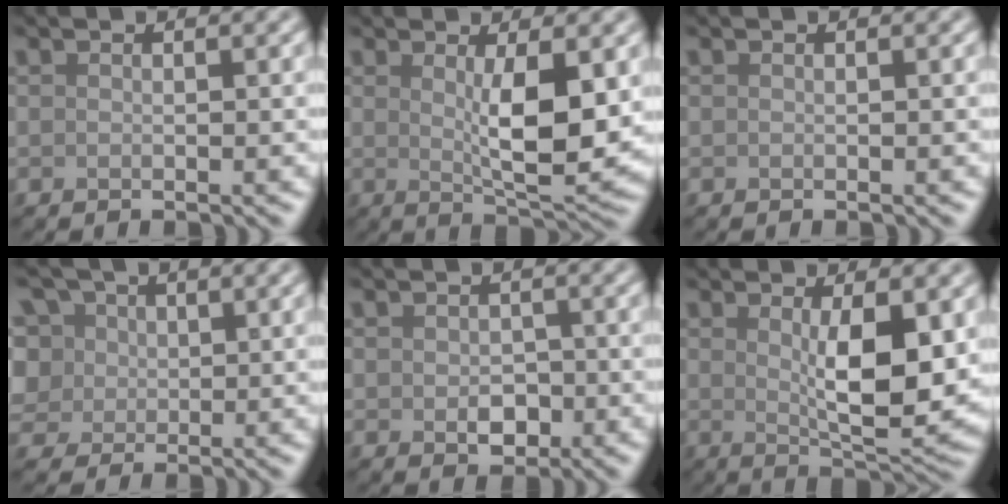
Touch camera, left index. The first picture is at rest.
{"total": 5.6, "force": [0.8, 1.3, 5.4], "torque": [-0.088, -0.013, 0.019]}
{"total": 0.0}
{"total": 11.5, "force": [4.6, 8.7, 5.9], "torque": [-0.124, 0.043, 0.053]}
{"total": 2.2, "force": [-0.3, 1.6, 1.5], "torque": [-0.024, -0.006, -0.005]}
{"total": 6.1, "force": [0.9, 1.6, 5.9], "torque": [-0.091, -0.013, 0.021]}